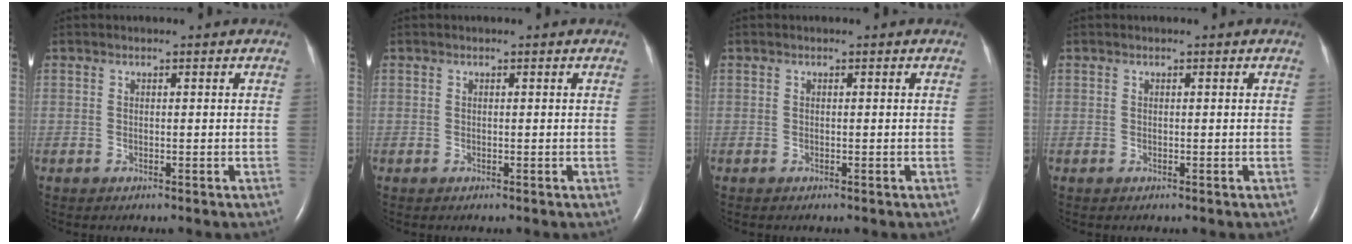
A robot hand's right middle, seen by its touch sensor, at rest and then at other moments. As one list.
[{"total": 0.0}, {"total": 0.0}, {"total": 0.0}]